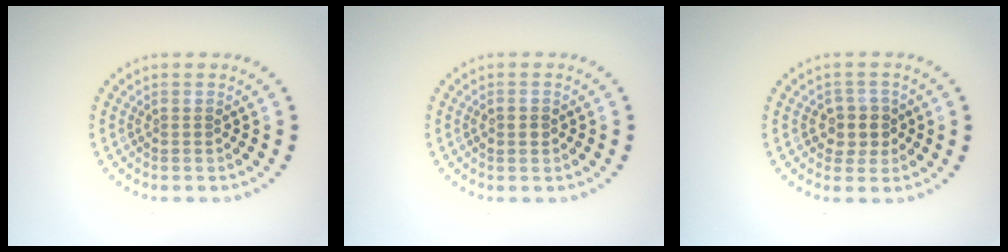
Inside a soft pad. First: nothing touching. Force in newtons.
{"total": 1.3, "press": 1.3, "slide": 0.2}
{"total": 2.6, "press": 2.4, "slide": 1.1}